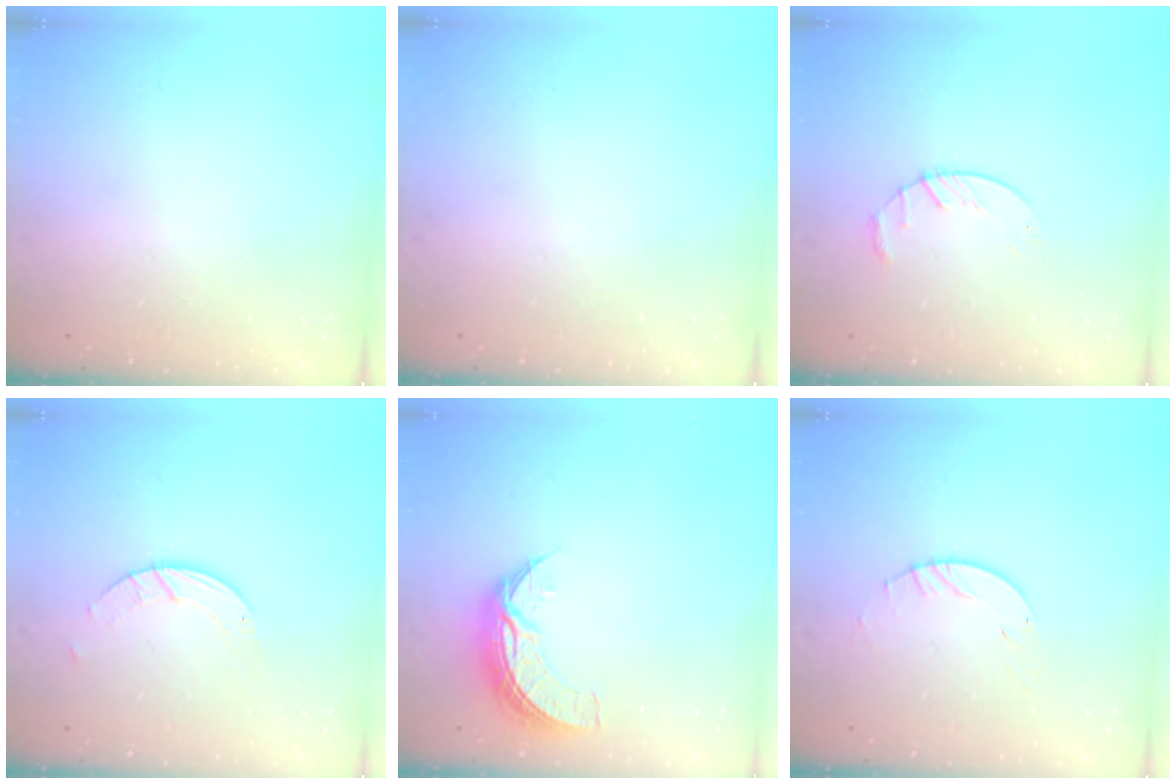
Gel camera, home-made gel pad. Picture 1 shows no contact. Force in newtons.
{"total": 0.0}
{"total": 4.3, "press": 4.2, "slide": 0.6}
{"total": 2.8, "press": 2.8, "slide": 0.3}
{"total": 8.4, "press": 8.4, "slide": 0.2}
{"total": 2.9, "press": 2.9, "slide": 0.4}